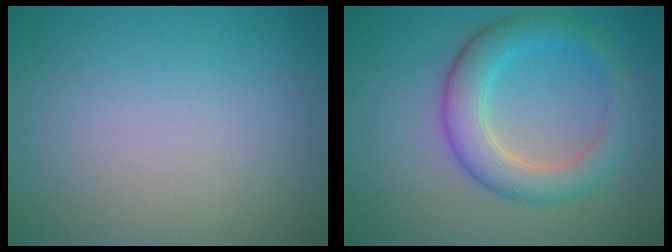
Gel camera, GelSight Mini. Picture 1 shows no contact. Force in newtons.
{"total": 5.0, "press": 5.0, "slide": 0.1}